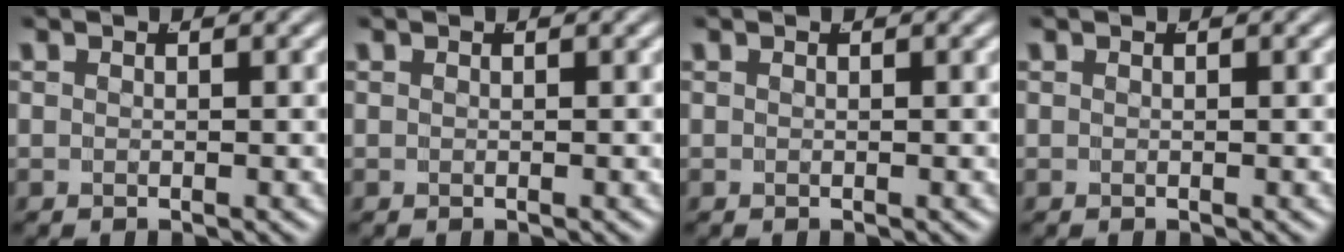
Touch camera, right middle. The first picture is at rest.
{"total": 0.0}
{"total": 0.0}
{"total": 0.0}